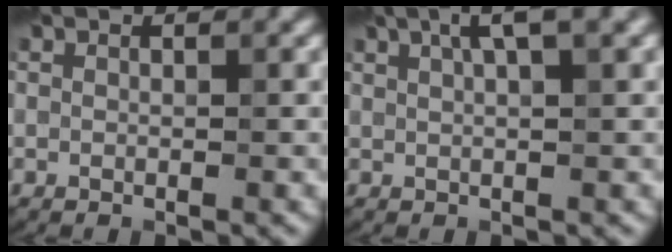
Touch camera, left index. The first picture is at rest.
{"total": 3.1, "force": [1.8, 0.5, 2.5], "torque": [-0.041, 0.008, 0.030]}